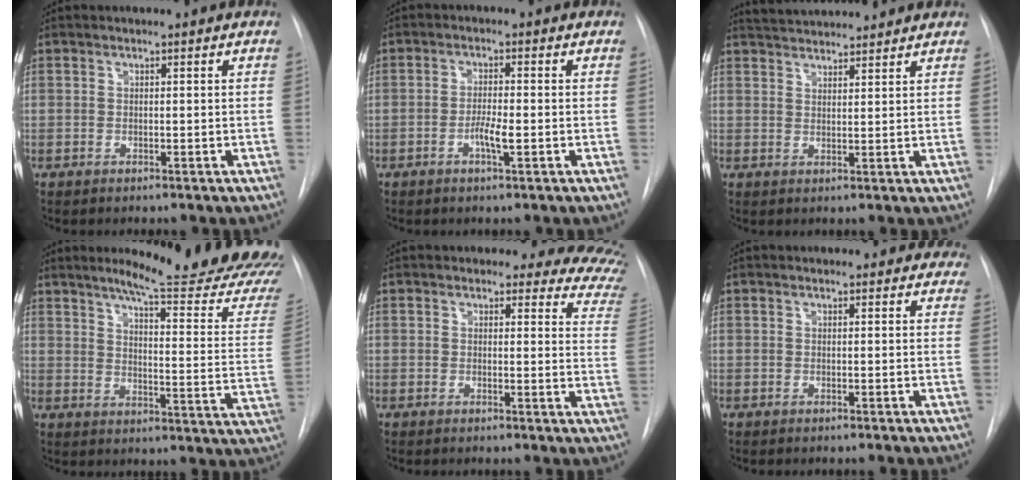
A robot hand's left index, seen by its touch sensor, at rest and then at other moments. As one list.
[{"total": 3.0, "force": [-1.1, 0.3, 2.8], "torque": [-0.054, -0.001, -0.021]}, {"total": 8.1, "force": [7.8, 1.1, 2.1], "torque": [-0.040, 0.030, 0.118]}, {"total": 23.1, "force": [20.8, -0.3, 10.0], "torque": [-0.133, -0.123, 0.248]}, {"total": 12.0, "force": [10.6, 4.5, 3.2], "torque": [0.010, -0.058, 0.070]}, {"total": 6.1, "force": [5.4, 2.4, 1.0], "torque": [0.016, 0.000, 0.040]}]